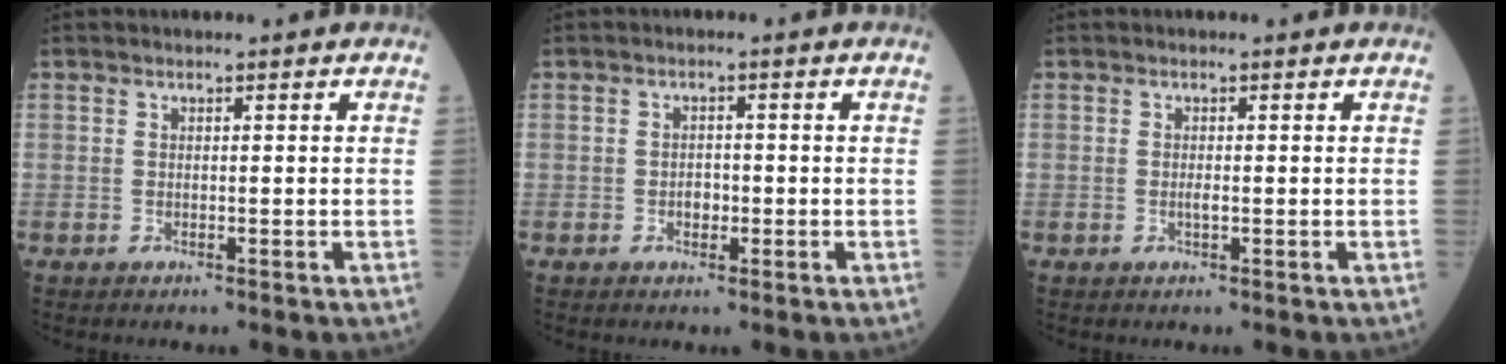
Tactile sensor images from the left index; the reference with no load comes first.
{"total": 1.8, "force": [-0.6, 1.2, 1.2], "torque": [-0.018, 0.004, -0.008]}
{"total": 0.9, "force": [-0.1, 0.2, 0.8], "torque": [-0.018, -0.001, -0.002]}